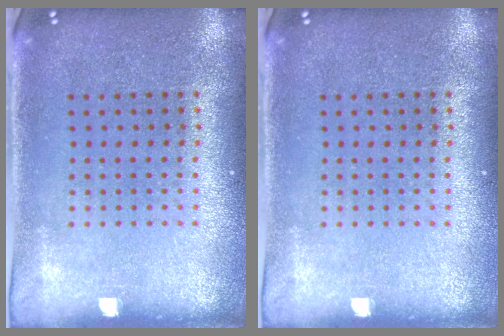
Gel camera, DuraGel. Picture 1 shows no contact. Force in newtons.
{"total": 0.0}